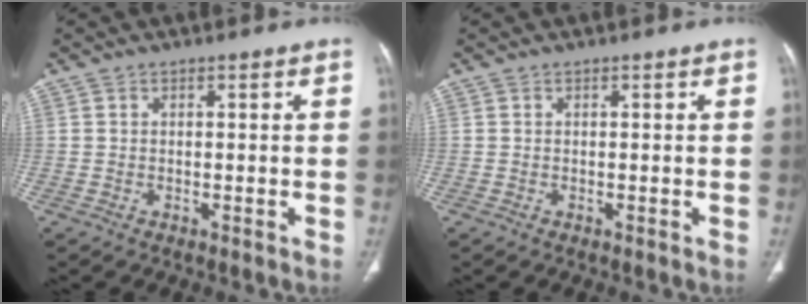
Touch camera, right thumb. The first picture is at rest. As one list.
[{"total": 0.0}]